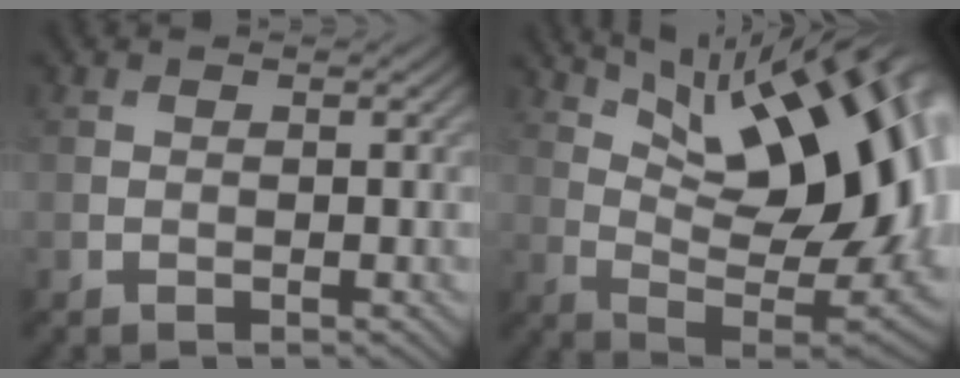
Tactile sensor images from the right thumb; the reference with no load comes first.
{"total": 16.4, "force": [6.7, 6.1, 13.7], "torque": [-0.196, 0.021, 0.112]}